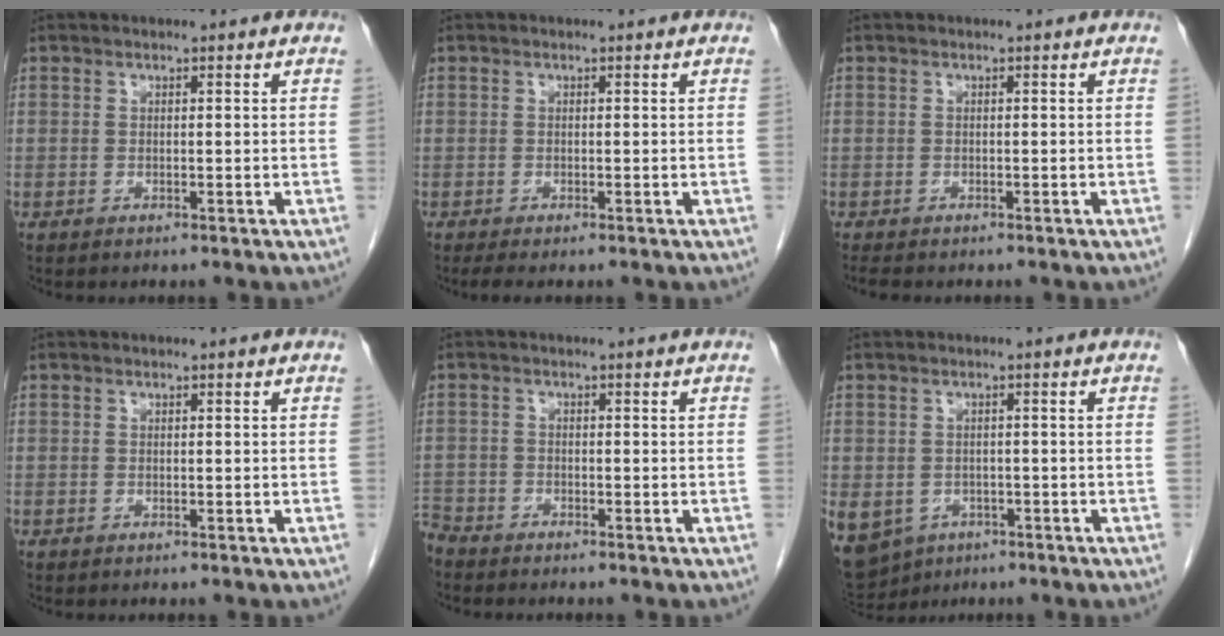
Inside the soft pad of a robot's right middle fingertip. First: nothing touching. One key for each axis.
{"total": 2.1, "fx": -1.6, "fy": 0.2, "fz": 1.3, "tx": -0.021, "ty": -0.009, "tz": -0.024}
{"total": 2.4, "fx": -2.0, "fy": 0.7, "fz": 1.1, "tx": -0.021, "ty": -0.007, "tz": -0.025}
{"total": 0.0}
{"total": 3.8, "fx": -3.6, "fy": 1.0, "fz": 0.4, "tx": -0.001, "ty": -0.008, "tz": -0.069}
{"total": 16.5, "fx": -7.8, "fy": 13.0, "fz": 6.4, "tx": -0.211, "ty": -0.011, "tz": -0.101}